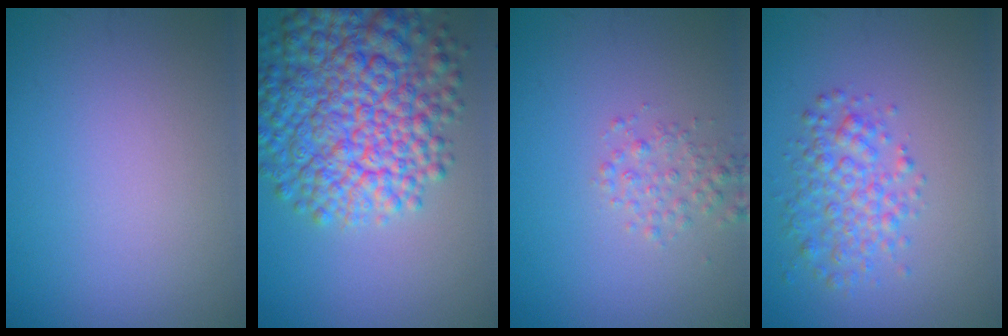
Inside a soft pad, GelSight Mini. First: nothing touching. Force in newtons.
{"total": 11.2, "press": 11.1, "slide": 0.4}
{"total": 1.8, "press": 1.8, "slide": 0.1}
{"total": 3.5, "press": 3.5, "slide": 0.1}